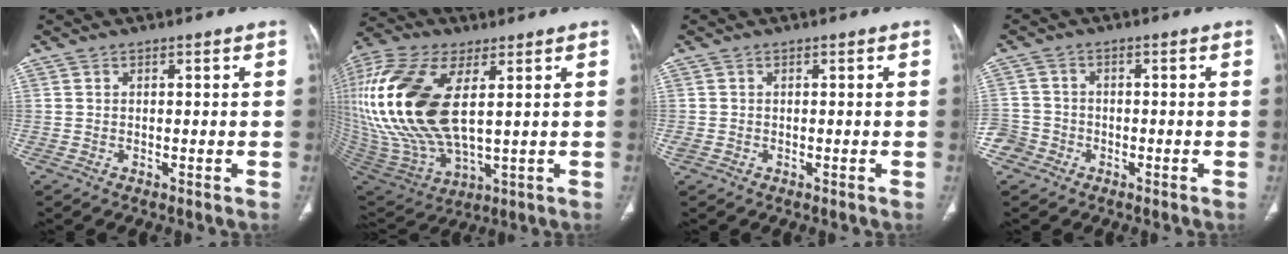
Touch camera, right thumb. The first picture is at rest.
{"total": 26.4, "force": [5.2, 13.0, 22.4], "torque": [-0.503, -0.020, 0.105]}
{"total": 0.9, "force": [-0.2, 0.8, 0.4], "torque": [-0.011, 0.002, -0.001]}
{"total": 4.7, "force": [-2.4, 4.0, 0.4], "torque": [0.006, 0.021, -0.049]}